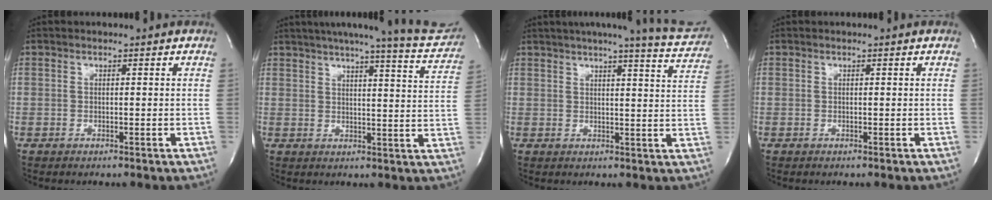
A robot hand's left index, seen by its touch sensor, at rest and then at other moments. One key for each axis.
{"total": 18.8, "fx": 17.0, "fy": 0.7, "fz": 7.9, "tx": -0.108, "ty": -0.036, "tz": 0.198}
{"total": 13.6, "fx": 12.2, "fy": 0.2, "fz": 6.0, "tx": -0.079, "ty": -0.028, "tz": 0.132}
{"total": 0.0}